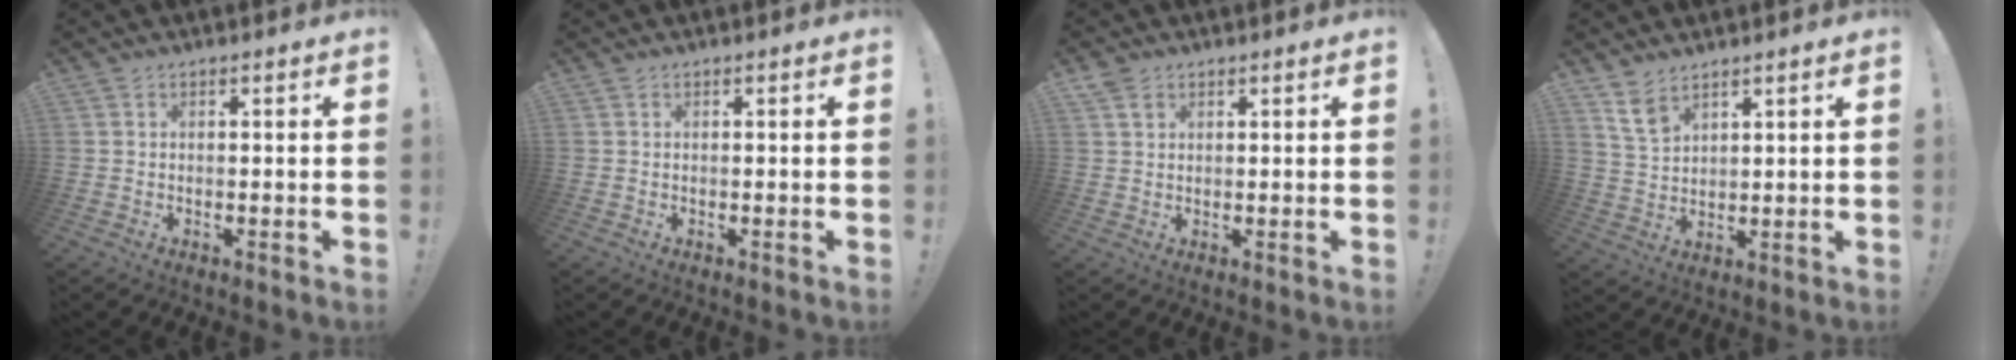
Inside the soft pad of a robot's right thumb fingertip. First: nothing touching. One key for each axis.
{"total": 0.0}
{"total": 2.8, "fx": 1.8, "fy": 1.8, "fz": 1.2, "tx": -0.012, "ty": -0.010, "tz": 0.033}
{"total": 6.9, "fx": 5.0, "fy": 3.8, "fz": 2.8, "tx": -0.052, "ty": -0.026, "tz": 0.099}